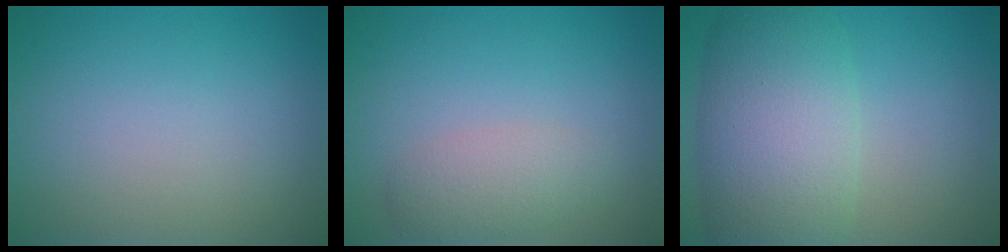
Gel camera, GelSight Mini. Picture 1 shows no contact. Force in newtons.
{"total": 2.3, "press": 2.3, "slide": 0.1}
{"total": 8.9, "press": 8.9, "slide": 0.4}